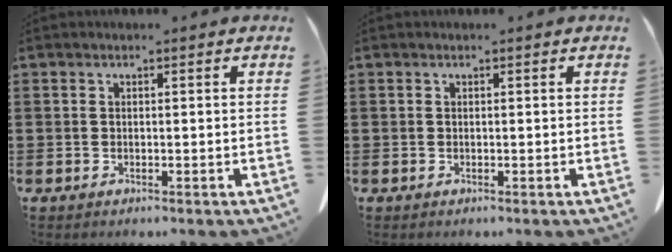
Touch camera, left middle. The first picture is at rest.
{"total": 0.0}